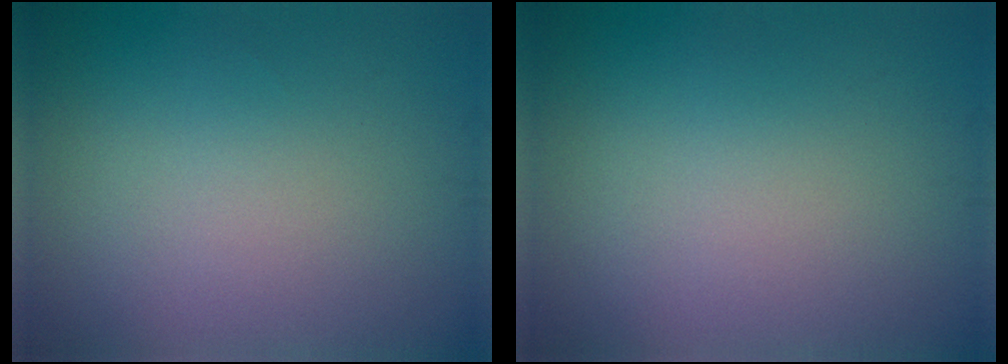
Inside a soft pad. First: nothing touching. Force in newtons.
{"total": 0.0}